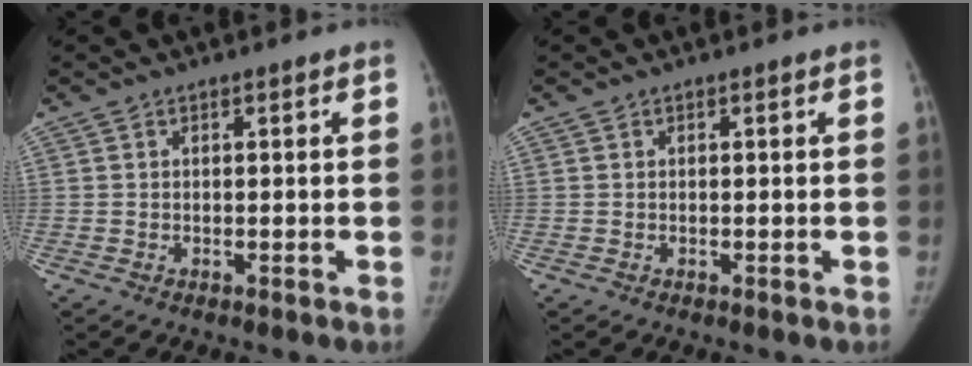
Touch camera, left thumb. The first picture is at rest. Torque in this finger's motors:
{"motor_torque": [-0.01, 0.01, 0.02, -0.01, 0.00]}